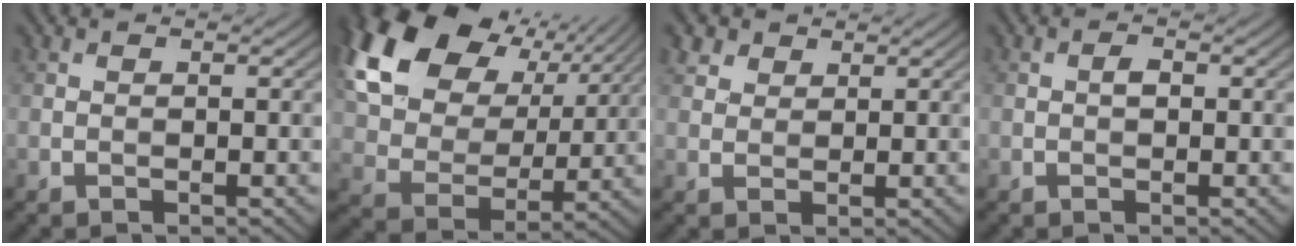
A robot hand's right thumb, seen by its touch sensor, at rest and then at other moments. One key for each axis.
{"total": 24.1, "fx": 11.5, "fy": 17.0, "fz": 12.5, "tx": -0.321, "ty": 0.054, "tz": 0.234}
{"total": 2.9, "fx": 2.0, "fy": 1.9, "fz": 1.0, "tx": -0.029, "ty": 0.002, "tz": 0.047}
{"total": 1.0, "fx": -0.1, "fy": 0.5, "fz": 0.9, "tx": -0.014, "ty": 0.004, "tz": -0.003}